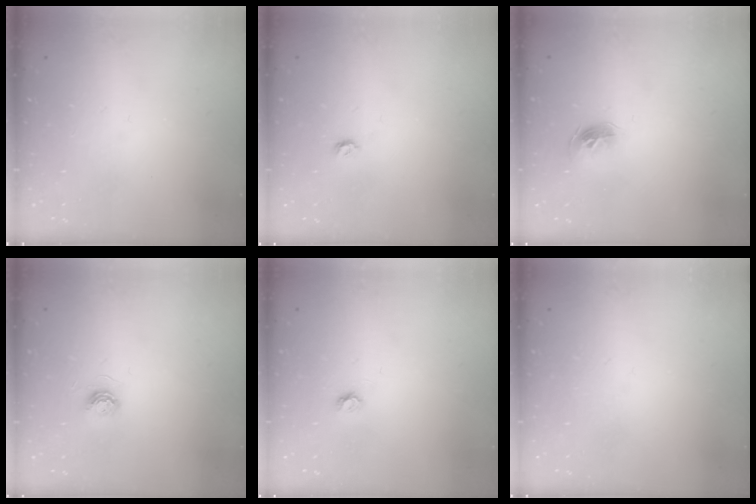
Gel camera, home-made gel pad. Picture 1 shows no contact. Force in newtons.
{"total": 3.8, "press": 3.7, "slide": 0.6}
{"total": 8.0, "press": 8.0, "slide": 0.7}
{"total": 5.1, "press": 5.1, "slide": 0.5}
{"total": 3.8, "press": 3.8, "slide": 0.3}
{"total": 0.8, "press": 0.8, "slide": 0.0}